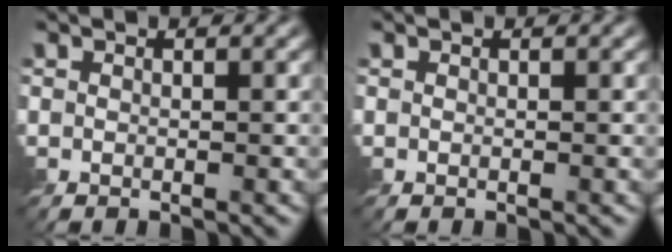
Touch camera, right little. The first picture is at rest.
{"total": 0.0}